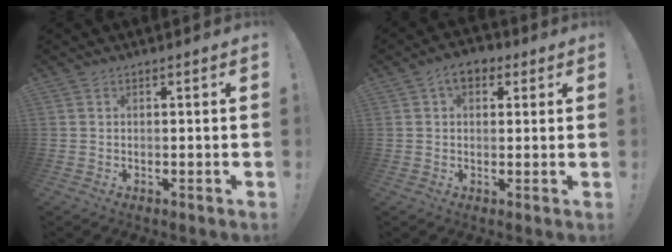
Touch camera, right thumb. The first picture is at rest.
{"total": 6.5, "force": [2.7, 4.2, 4.2], "torque": [-0.057, 0.000, 0.048]}